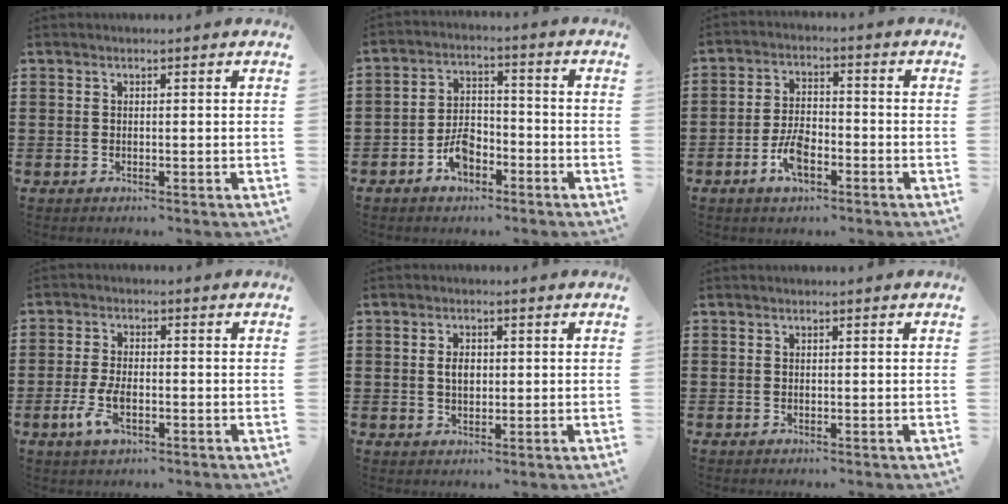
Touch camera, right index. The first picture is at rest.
{"total": 5.3, "force": [-3.1, 3.0, 3.1], "torque": [-0.063, 0.010, -0.059]}
{"total": 5.8, "force": [-2.7, 2.7, 4.4], "torque": [-0.099, 0.003, -0.055]}
{"total": 5.2, "force": [-1.8, 2.3, 4.3], "torque": [-0.101, -0.005, -0.038]}
{"total": 2.9, "force": [0.2, 1.7, 2.3], "torque": [-0.039, 0.004, 0.001]}
{"total": 0.0}